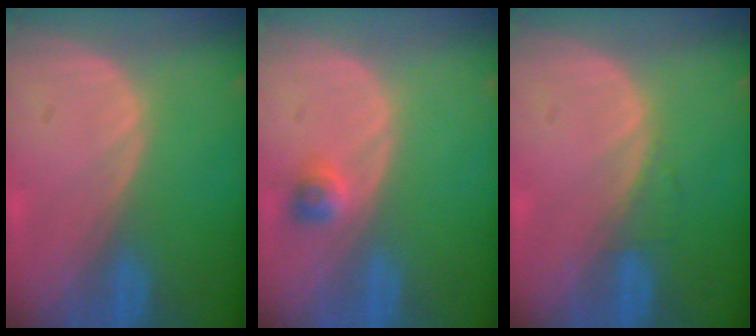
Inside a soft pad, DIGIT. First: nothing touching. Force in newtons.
{"total": 2.3, "press": 2.0, "slide": 1.1}
{"total": 0.7, "press": 0.7, "slide": 0.1}